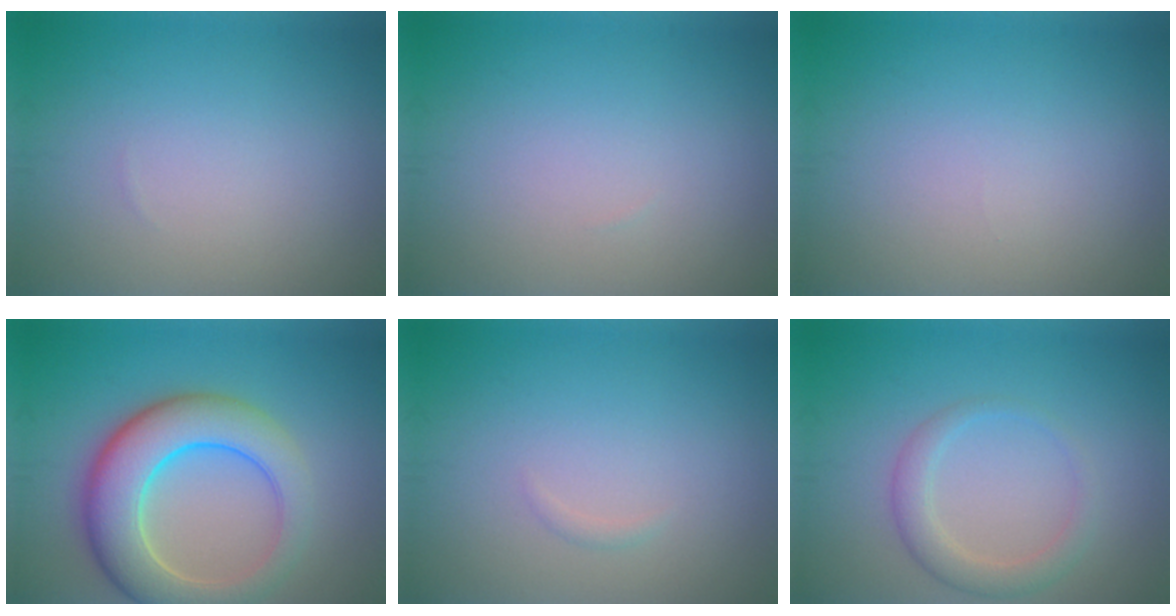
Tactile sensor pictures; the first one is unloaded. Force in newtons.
{"total": 0.0}
{"total": 0.0}
{"total": 8.6, "press": 8.6, "slide": 0.6}
{"total": 0.5, "press": 0.5, "slide": 0.0}
{"total": 2.6, "press": 2.6, "slide": 0.4}